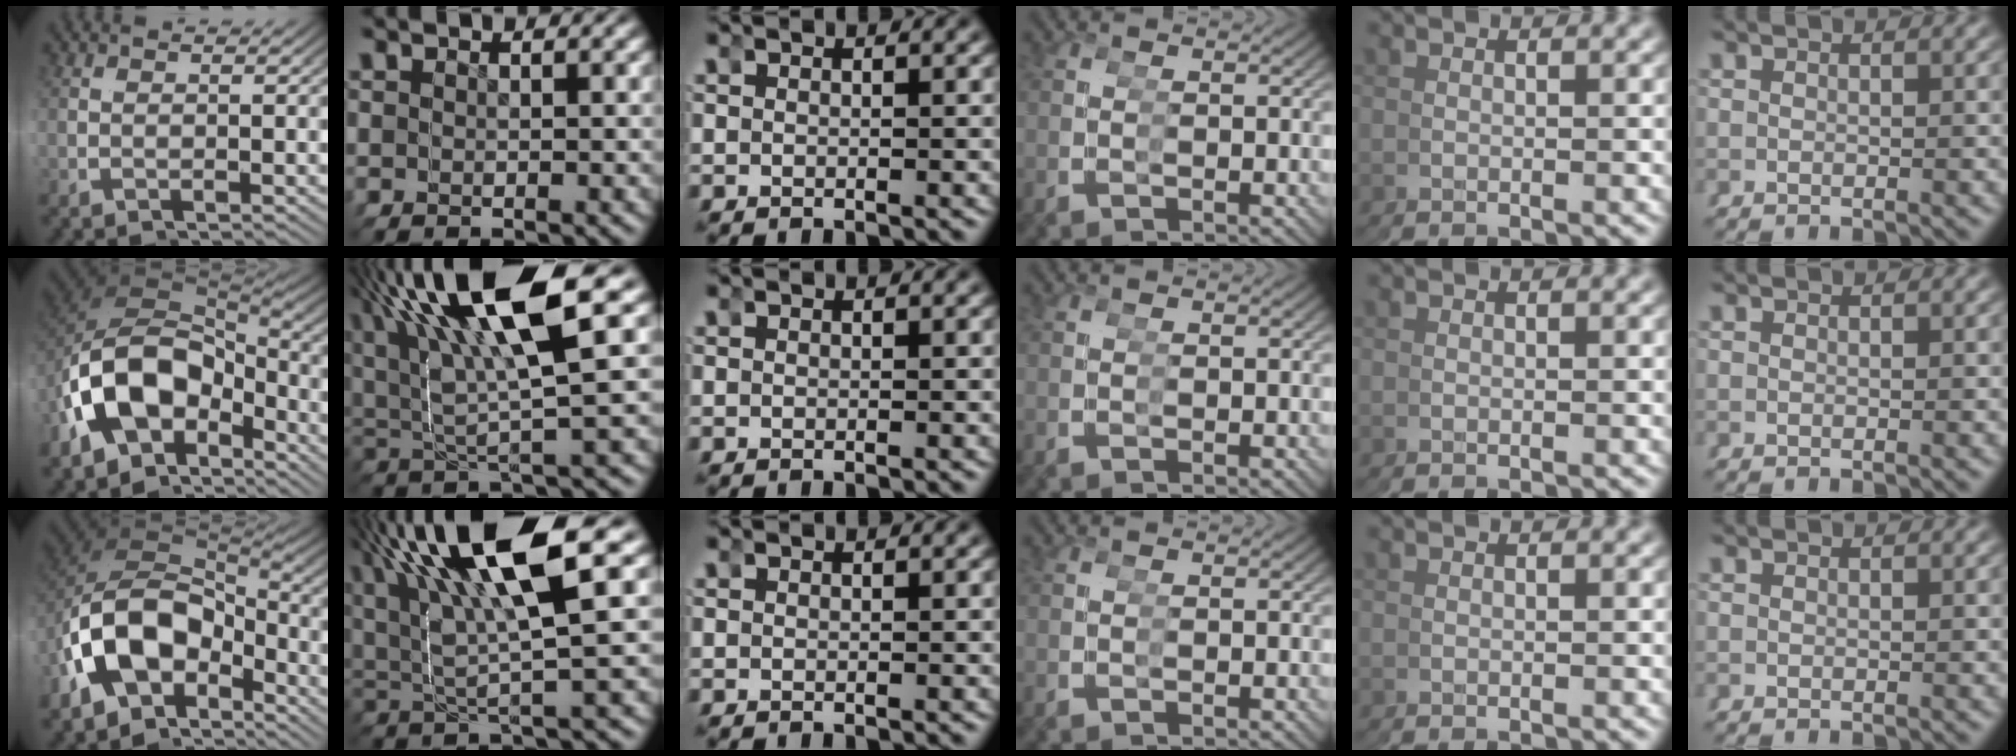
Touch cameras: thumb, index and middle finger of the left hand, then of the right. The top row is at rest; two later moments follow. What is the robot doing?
{"motion": "grasp_and_lifting", "object": "toy banana"}